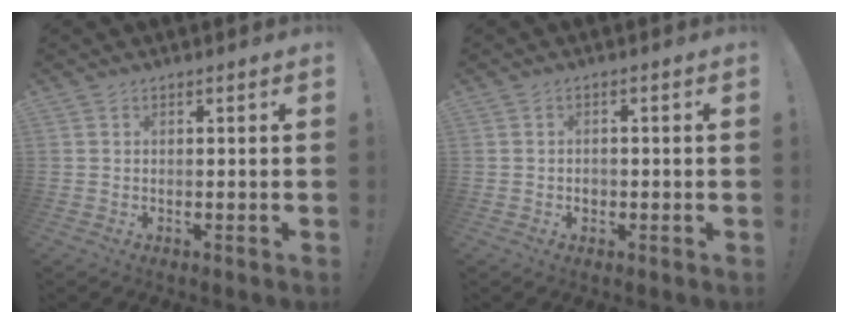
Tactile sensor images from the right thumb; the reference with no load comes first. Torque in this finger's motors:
{"motor_torque": [0.16, 0.03, 0.09, -0.19, 0.00]}